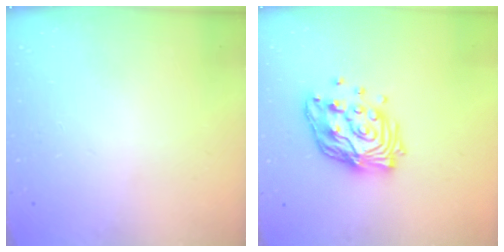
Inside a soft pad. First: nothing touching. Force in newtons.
{"total": 13.7, "press": 13.6, "slide": 1.4}